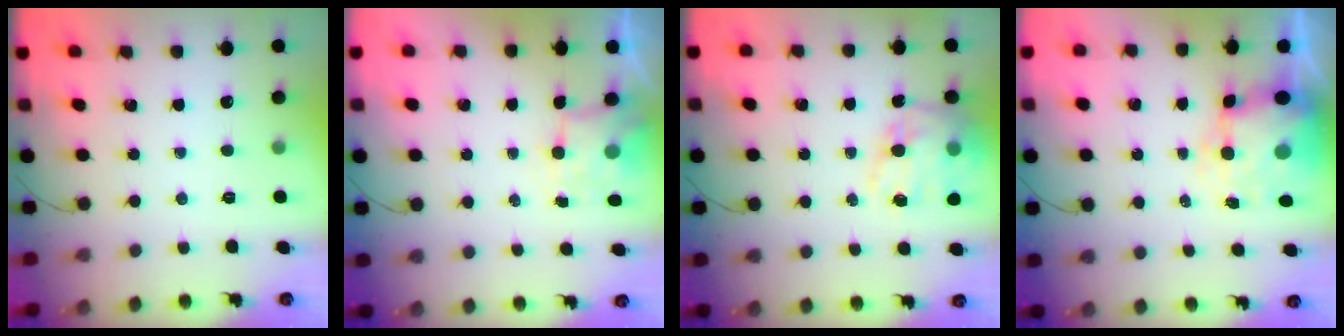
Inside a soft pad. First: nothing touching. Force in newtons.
{"total": 4.4, "press": 4.4, "slide": 0.7}
{"total": 16.4, "press": 16.0, "slide": 3.7}
{"total": 8.9, "press": 8.7, "slide": 2.0}